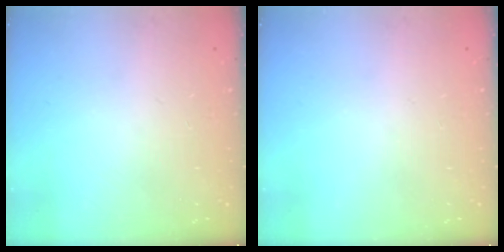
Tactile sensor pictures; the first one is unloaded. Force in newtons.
{"total": 0.0}